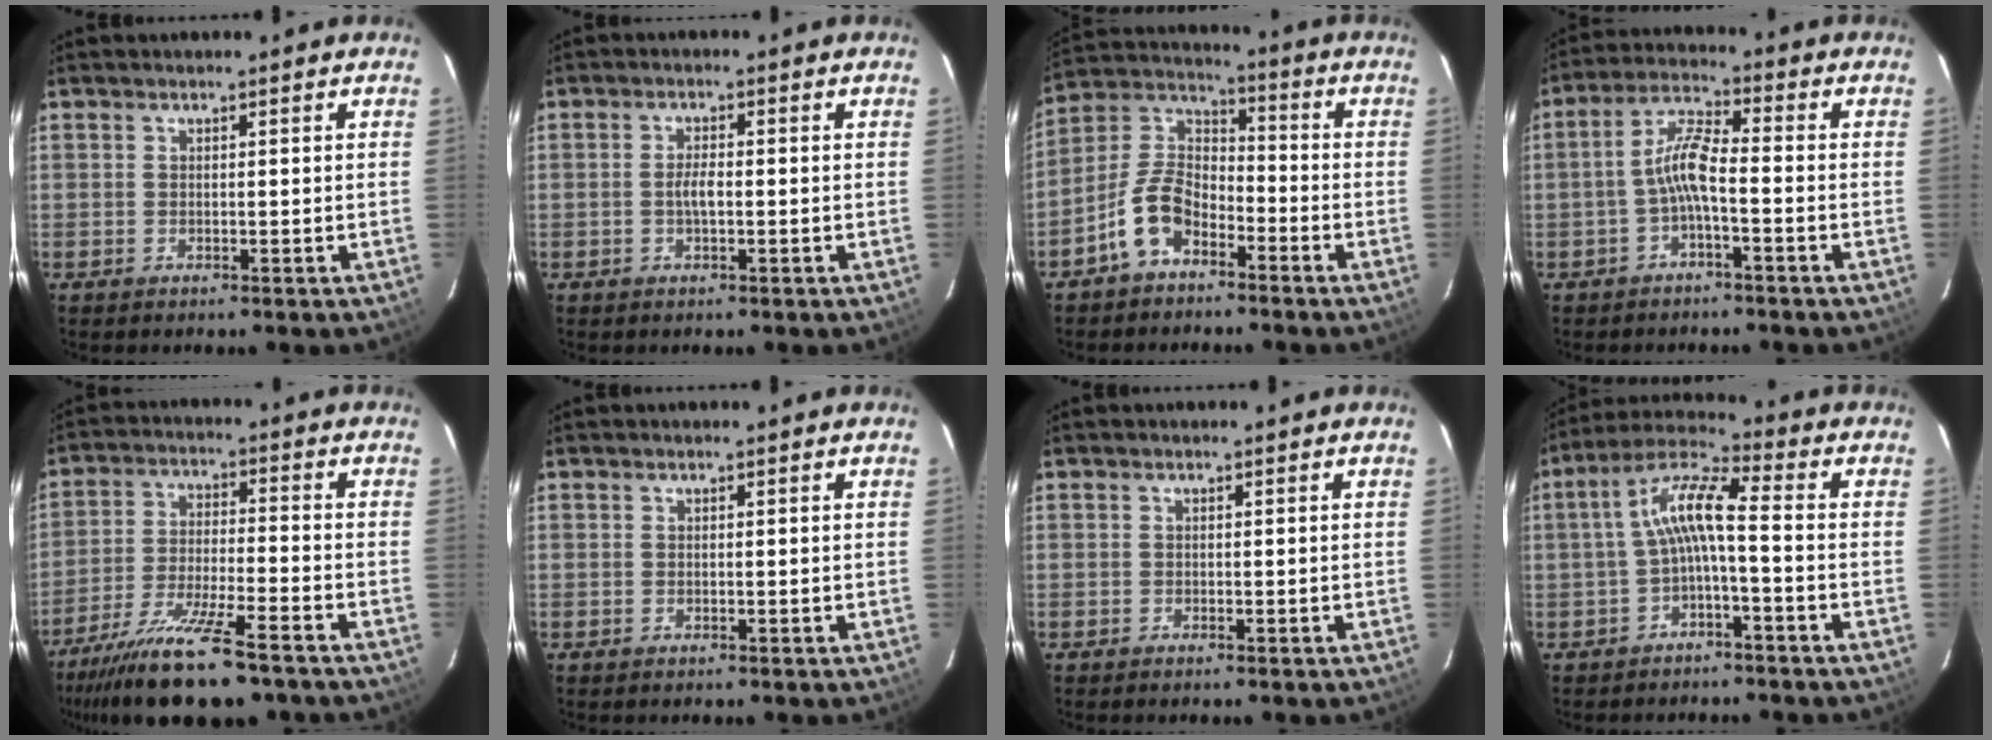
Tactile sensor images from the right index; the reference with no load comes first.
{"total": 2.4, "force": [-0.5, 0.8, 2.3], "torque": [-0.045, 0.002, -0.009]}
{"total": 9.8, "force": [-5.9, 5.4, 5.6], "torque": [-0.123, 0.025, -0.118]}
{"total": 5.8, "force": [-2.2, 1.0, 5.2], "torque": [-0.118, 0.017, -0.043]}
{"total": 16.2, "force": [-13.0, 2.5, 9.4], "torque": [-0.196, -0.030, -0.227]}
{"total": 0.0}
{"total": 0.0}
{"total": 7.7, "force": [-1.6, 1.2, 7.4], "torque": [-0.167, 0.023, -0.031]}